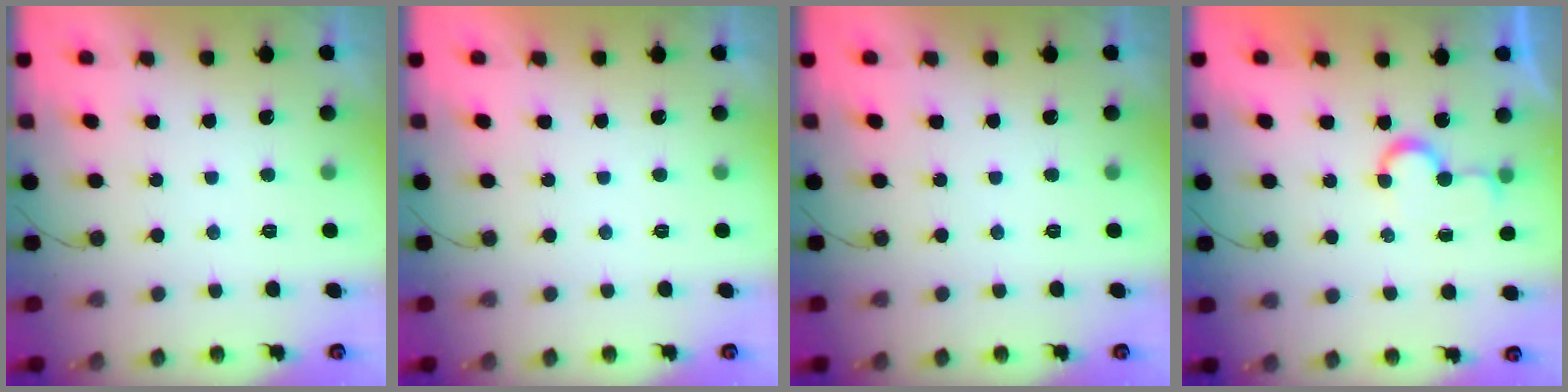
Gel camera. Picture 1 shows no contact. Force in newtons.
{"total": 1.6, "press": 1.6, "slide": 0.0}
{"total": 0.0}
{"total": 5.7, "press": 5.7, "slide": 0.4}